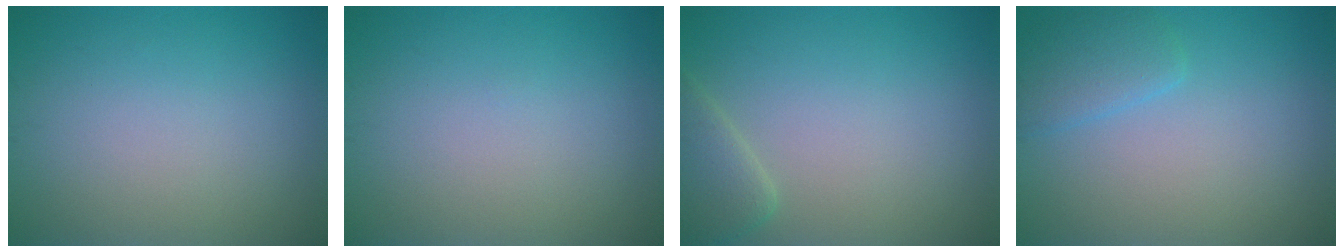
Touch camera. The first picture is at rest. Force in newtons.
{"total": 0.0}
{"total": 2.6, "press": 2.5, "slide": 0.3}
{"total": 2.3, "press": 2.3, "slide": 0.2}